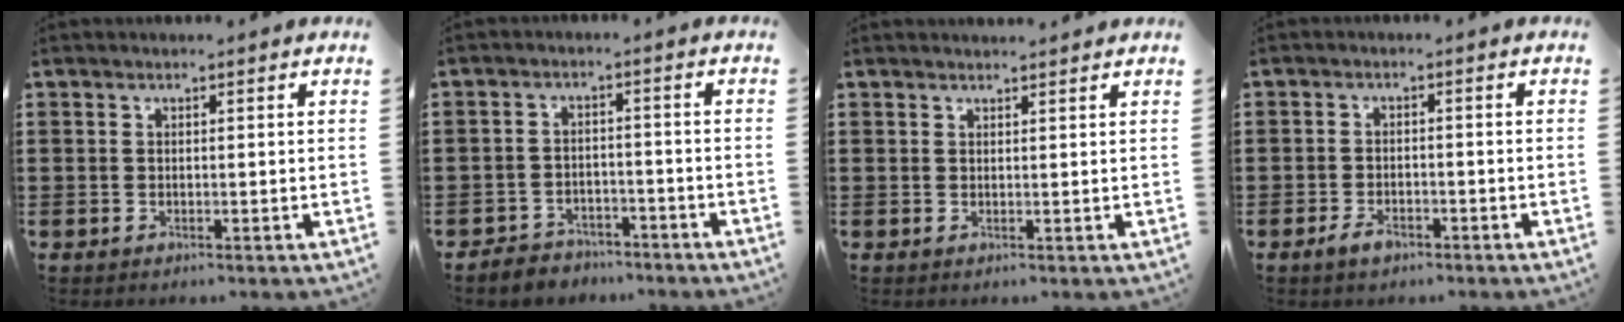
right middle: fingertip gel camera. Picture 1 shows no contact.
{"total": 3.4, "force": [-3.2, 1.0, -0.3], "torque": [-0.003, 0.001, -0.071]}
{"total": 1.1, "force": [1.1, 0.0, 0.2], "torque": [-0.006, 0.000, 0.020]}
{"total": 2.4, "force": [-1.7, 1.2, 1.1], "torque": [-0.020, 0.003, -0.034]}